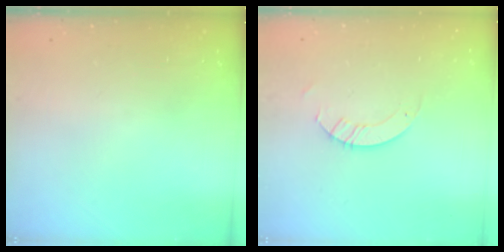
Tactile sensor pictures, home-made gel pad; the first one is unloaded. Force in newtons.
{"total": 2.6, "press": 2.6, "slide": 0.2}